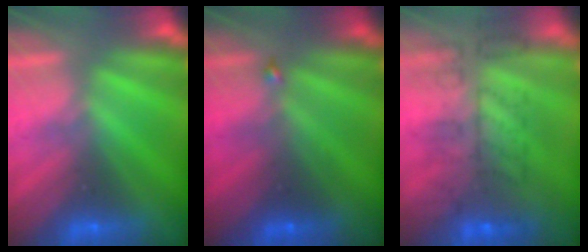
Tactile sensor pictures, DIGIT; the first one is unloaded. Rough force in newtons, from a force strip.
{"total": 1.9}
{"total": 7.4}